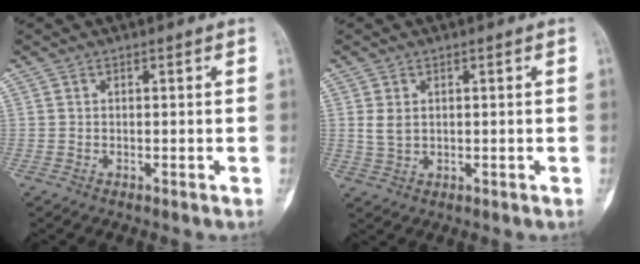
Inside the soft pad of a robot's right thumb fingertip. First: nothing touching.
{"total": 2.7, "force": [0.6, 1.9, 1.8], "torque": [-0.030, 0.000, 0.018]}